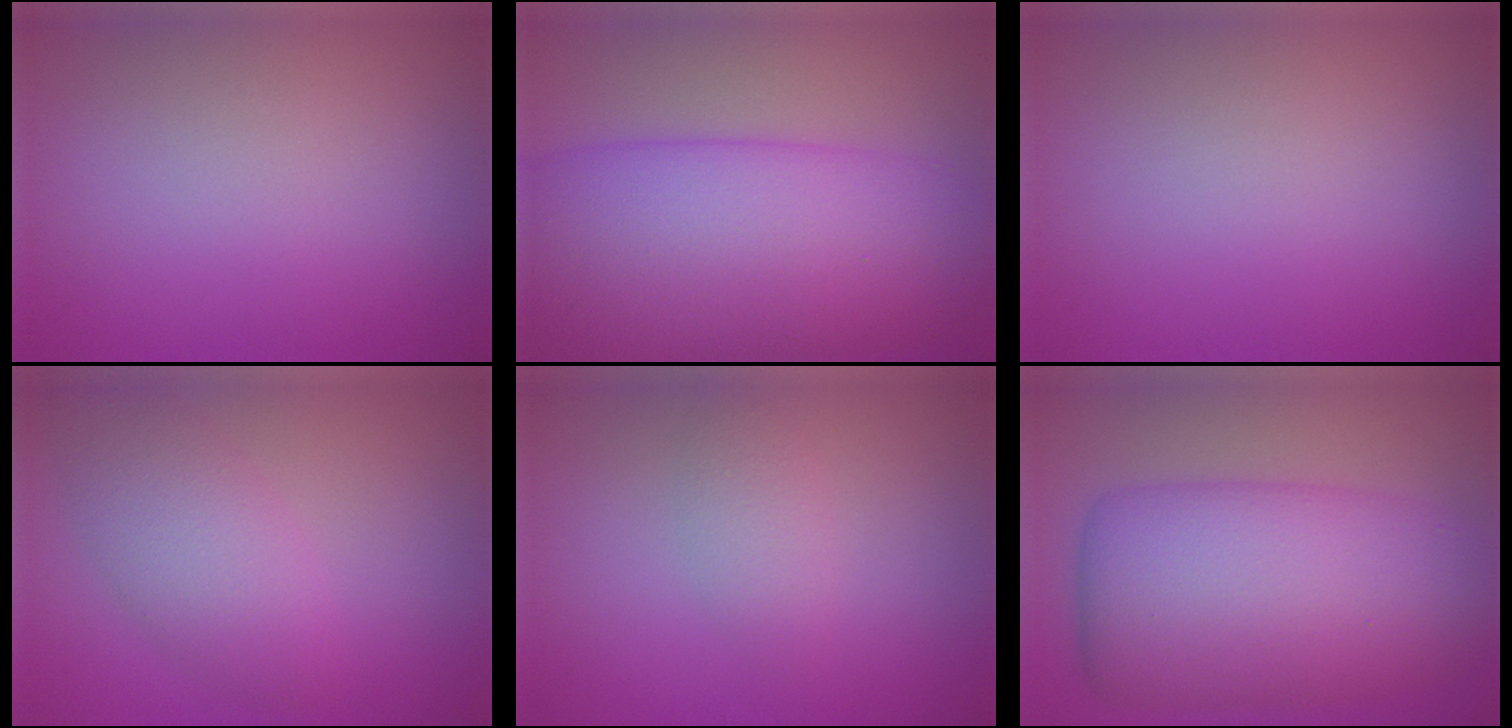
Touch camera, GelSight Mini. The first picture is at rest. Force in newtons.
{"total": 14.1, "press": 14.1, "slide": 0.4}
{"total": 0.0}
{"total": 4.6, "press": 4.6, "slide": 0.0}
{"total": 1.8, "press": 1.8, "slide": 0.1}
{"total": 11.6, "press": 11.6, "slide": 0.1}